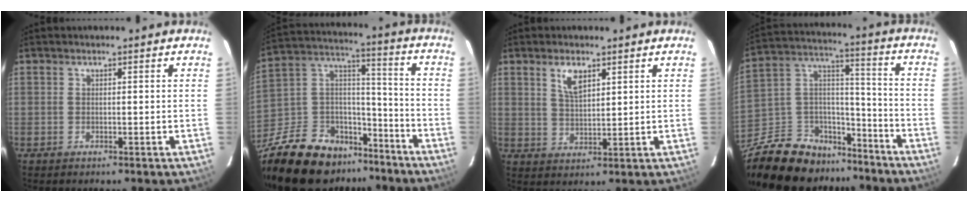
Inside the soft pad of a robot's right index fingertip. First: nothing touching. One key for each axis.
{"total": 26.7, "fx": -19.6, "fy": 13.9, "fz": 11.8, "tx": -0.275, "ty": 0.042, "tz": -0.306}
{"total": 4.8, "fx": 2.7, "fy": 2.0, "fz": 3.5, "tx": -0.063, "ty": 0.002, "tz": 0.055}
{"total": 23.0, "fx": -17.4, "fy": 12.3, "fz": 8.8, "tx": -0.217, "ty": 0.058, "tz": -0.271}